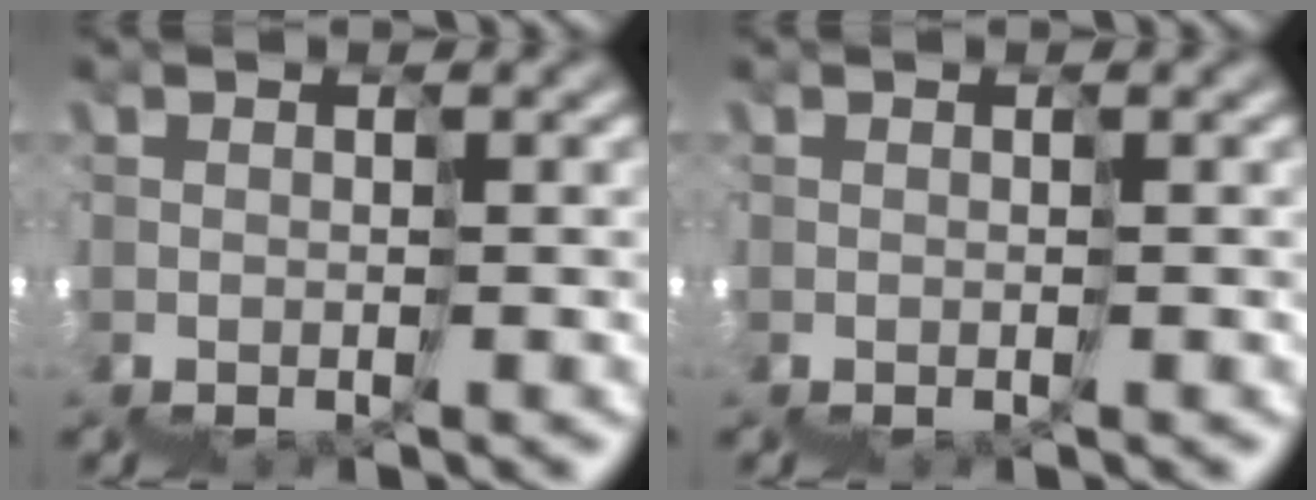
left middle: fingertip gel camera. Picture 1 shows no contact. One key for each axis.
{"total": 0.0}